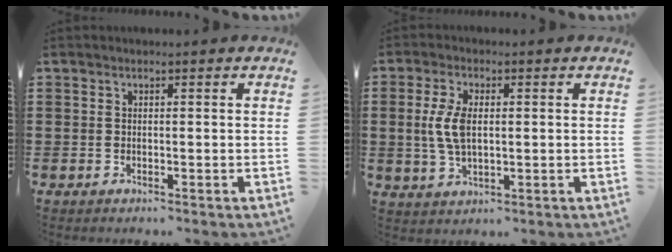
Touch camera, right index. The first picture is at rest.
{"total": 6.2, "force": [0.6, 2.9, 5.4], "torque": [-0.131, 0.001, 0.002]}